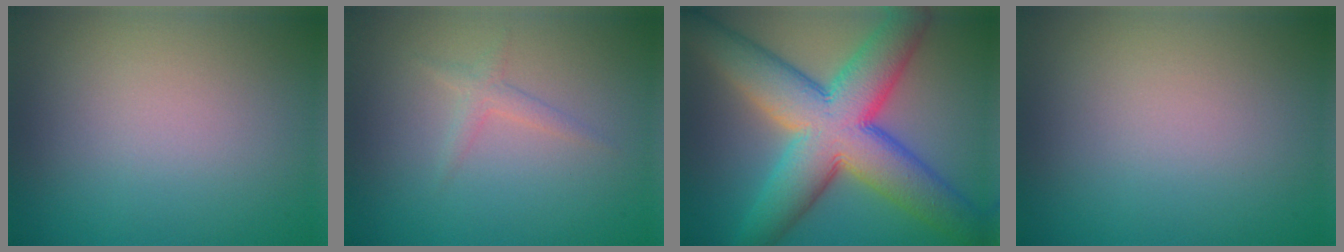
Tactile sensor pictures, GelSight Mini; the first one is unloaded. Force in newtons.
{"total": 1.2, "press": 1.2, "slide": 0.1}
{"total": 12.5, "press": 12.5, "slide": 0.4}
{"total": 0.0}